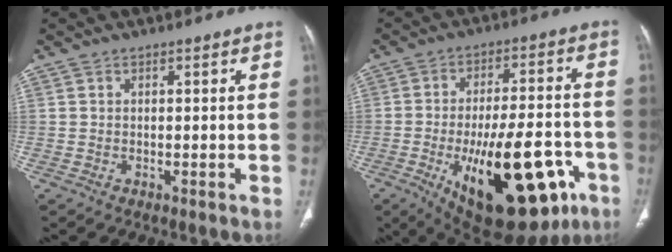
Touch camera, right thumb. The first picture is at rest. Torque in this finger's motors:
{"motor_torque": [2.68, 2.32, 2.10, -0.67, 0.63]}